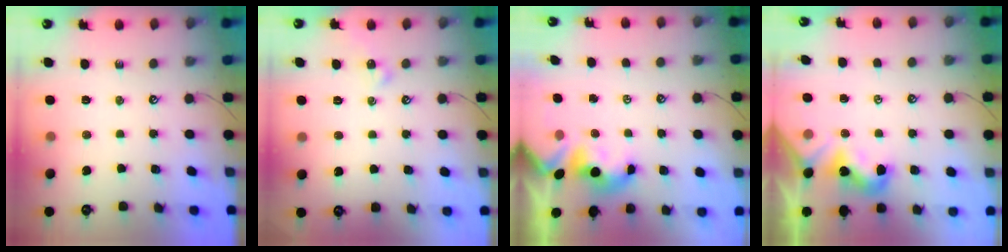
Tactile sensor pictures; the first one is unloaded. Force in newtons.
{"total": 0.6, "press": 0.5, "slide": 0.3}
{"total": 1.6, "press": 1.4, "slide": 0.7}
{"total": 1.9, "press": 1.9, "slide": 0.3}